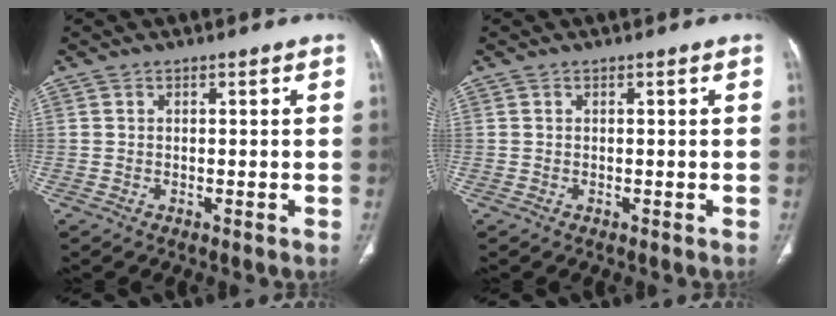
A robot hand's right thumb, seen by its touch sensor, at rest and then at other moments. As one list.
[{"total": 0.0}]